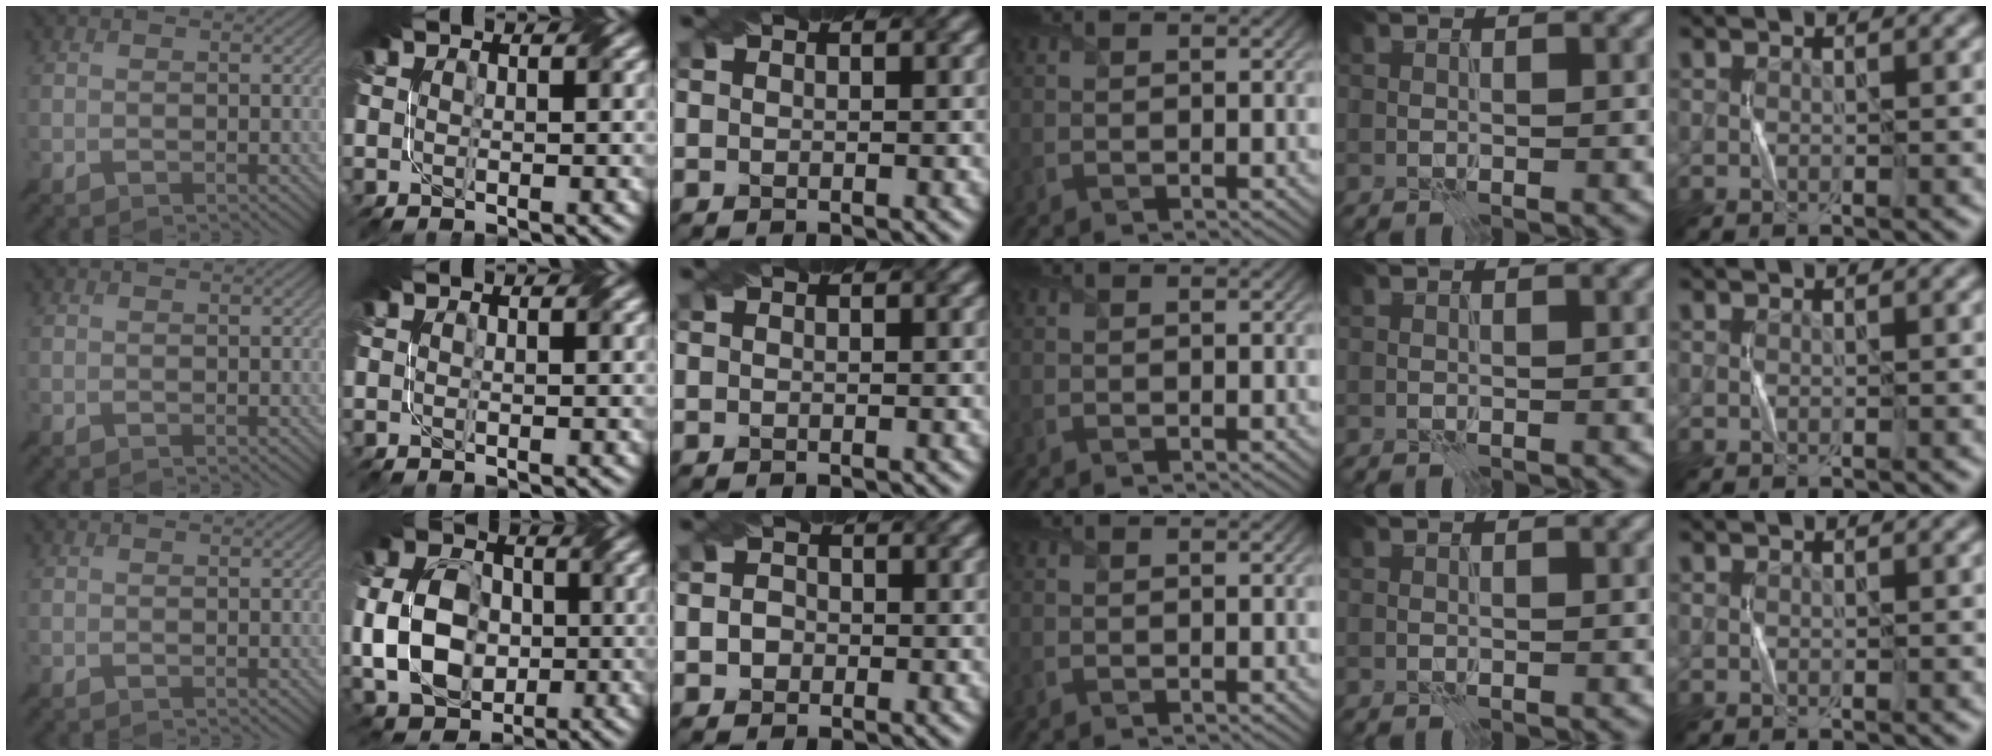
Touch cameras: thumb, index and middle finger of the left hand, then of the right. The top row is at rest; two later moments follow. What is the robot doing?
{"motion": "fold", "object": "coffee filter"}